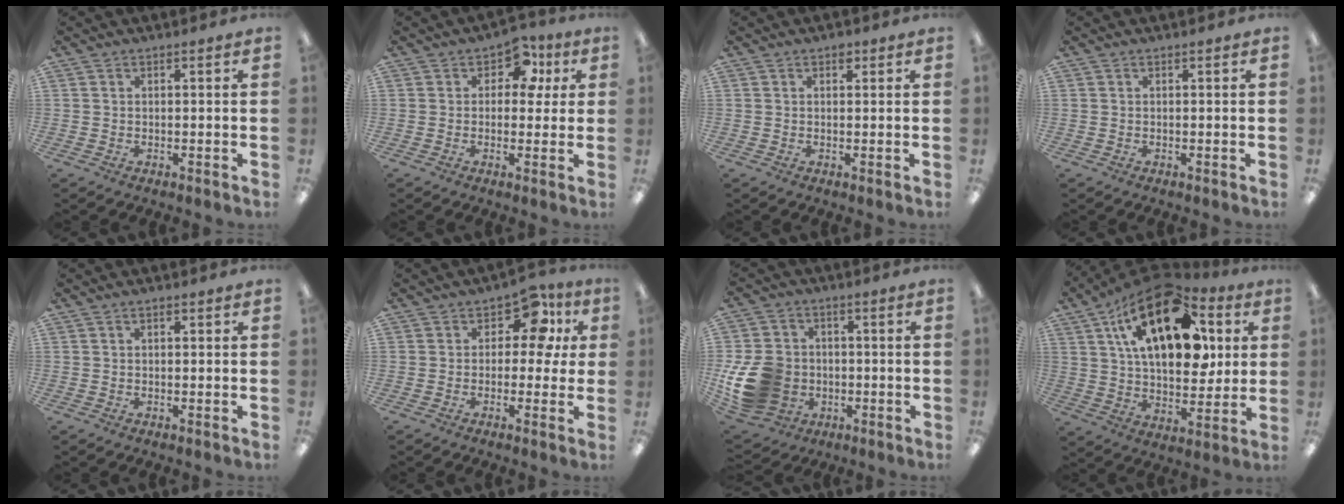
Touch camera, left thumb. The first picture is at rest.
{"total": 7.8, "force": [2.7, 5.6, 4.7], "torque": [-0.055, 0.000, 0.042]}
{"total": 1.5, "force": [0.9, 1.0, 0.8], "torque": [-0.008, 0.000, 0.013]}
{"total": 0.0}
{"total": 0.8, "force": [0.2, 0.5, 0.5], "torque": [-0.010, 0.004, 0.003]}
{"total": 9.3, "force": [3.8, 5.5, 6.4], "torque": [-0.085, -0.012, 0.061]}
{"total": 15.9, "force": [-2.9, 13.1, 8.4], "torque": [-0.188, 0.020, -0.046]}
{"total": 24.5, "force": [10.3, 13.0, 18.0], "torque": [-0.301, -0.033, 0.164]}